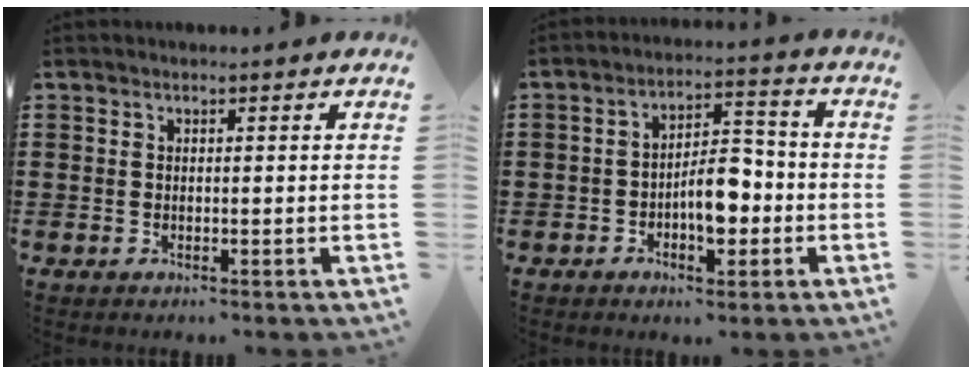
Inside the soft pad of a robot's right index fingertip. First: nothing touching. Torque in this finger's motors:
{"motor_torque": [0.27, 0.31, 0.73, 0.21]}